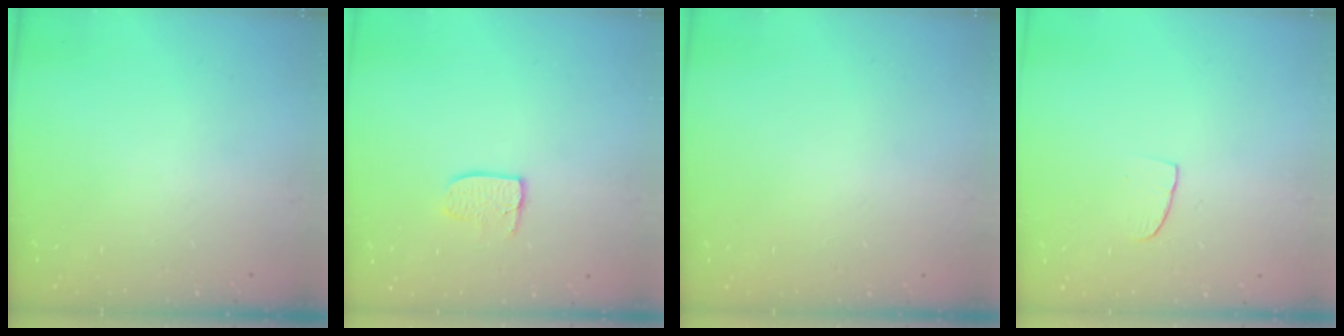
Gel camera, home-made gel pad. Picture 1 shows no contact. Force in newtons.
{"total": 5.9, "press": 5.9, "slide": 0.4}
{"total": 0.5, "press": 0.5, "slide": 0.1}
{"total": 6.0, "press": 5.9, "slide": 0.5}